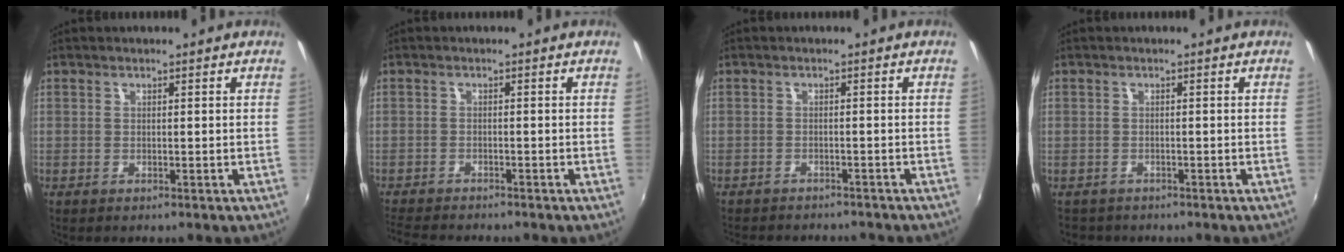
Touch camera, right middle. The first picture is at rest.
{"total": 6.5, "force": [-6.1, 1.0, 2.1], "torque": [-0.062, -0.018, -0.103]}
{"total": 6.9, "force": [-6.3, 1.8, 2.1], "torque": [-0.056, -0.014, -0.088]}
{"total": 2.2, "force": [-1.4, 1.7, -0.1], "torque": [-0.004, 0.005, -0.022]}